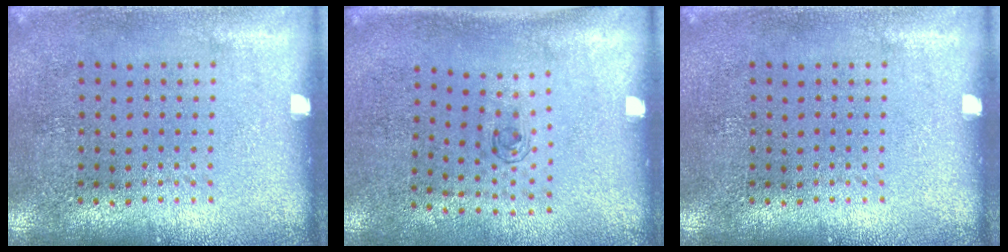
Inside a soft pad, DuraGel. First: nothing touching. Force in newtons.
{"total": 0.5, "press": 0.3, "slide": 0.5}
{"total": 0.0}